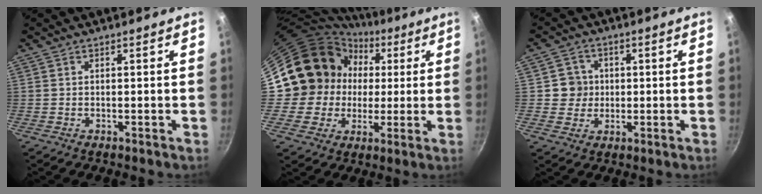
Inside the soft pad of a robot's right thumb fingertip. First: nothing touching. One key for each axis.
{"total": 15.2, "fx": 2.3, "fy": 14.2, "fz": 4.7, "tx": -0.053, "ty": 0.015, "tz": 0.040}
{"total": 5.0, "fx": 0.3, "fy": 4.9, "fz": 1.0, "tx": 0.020, "ty": 0.006, "tz": 0.000}